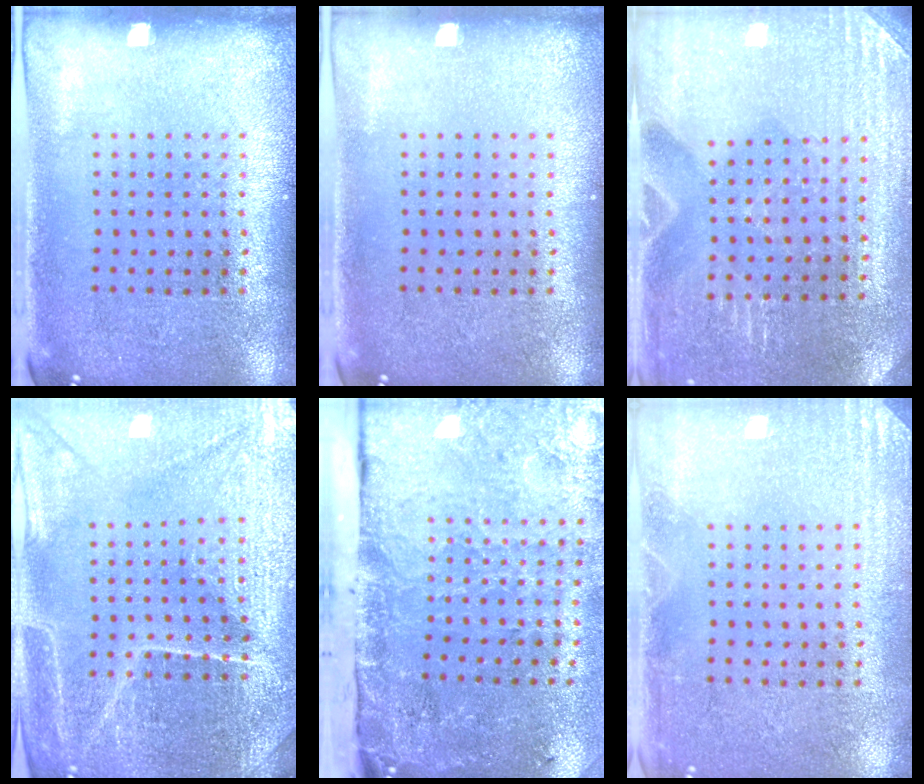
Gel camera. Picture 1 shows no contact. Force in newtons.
{"total": 0.0}
{"total": 3.0, "press": 3.0, "slide": 0.2}
{"total": 4.3, "press": 4.2, "slide": 1.1}
{"total": 5.0, "press": 3.7, "slide": 3.4}
{"total": 2.6, "press": 2.5, "slide": 0.4}